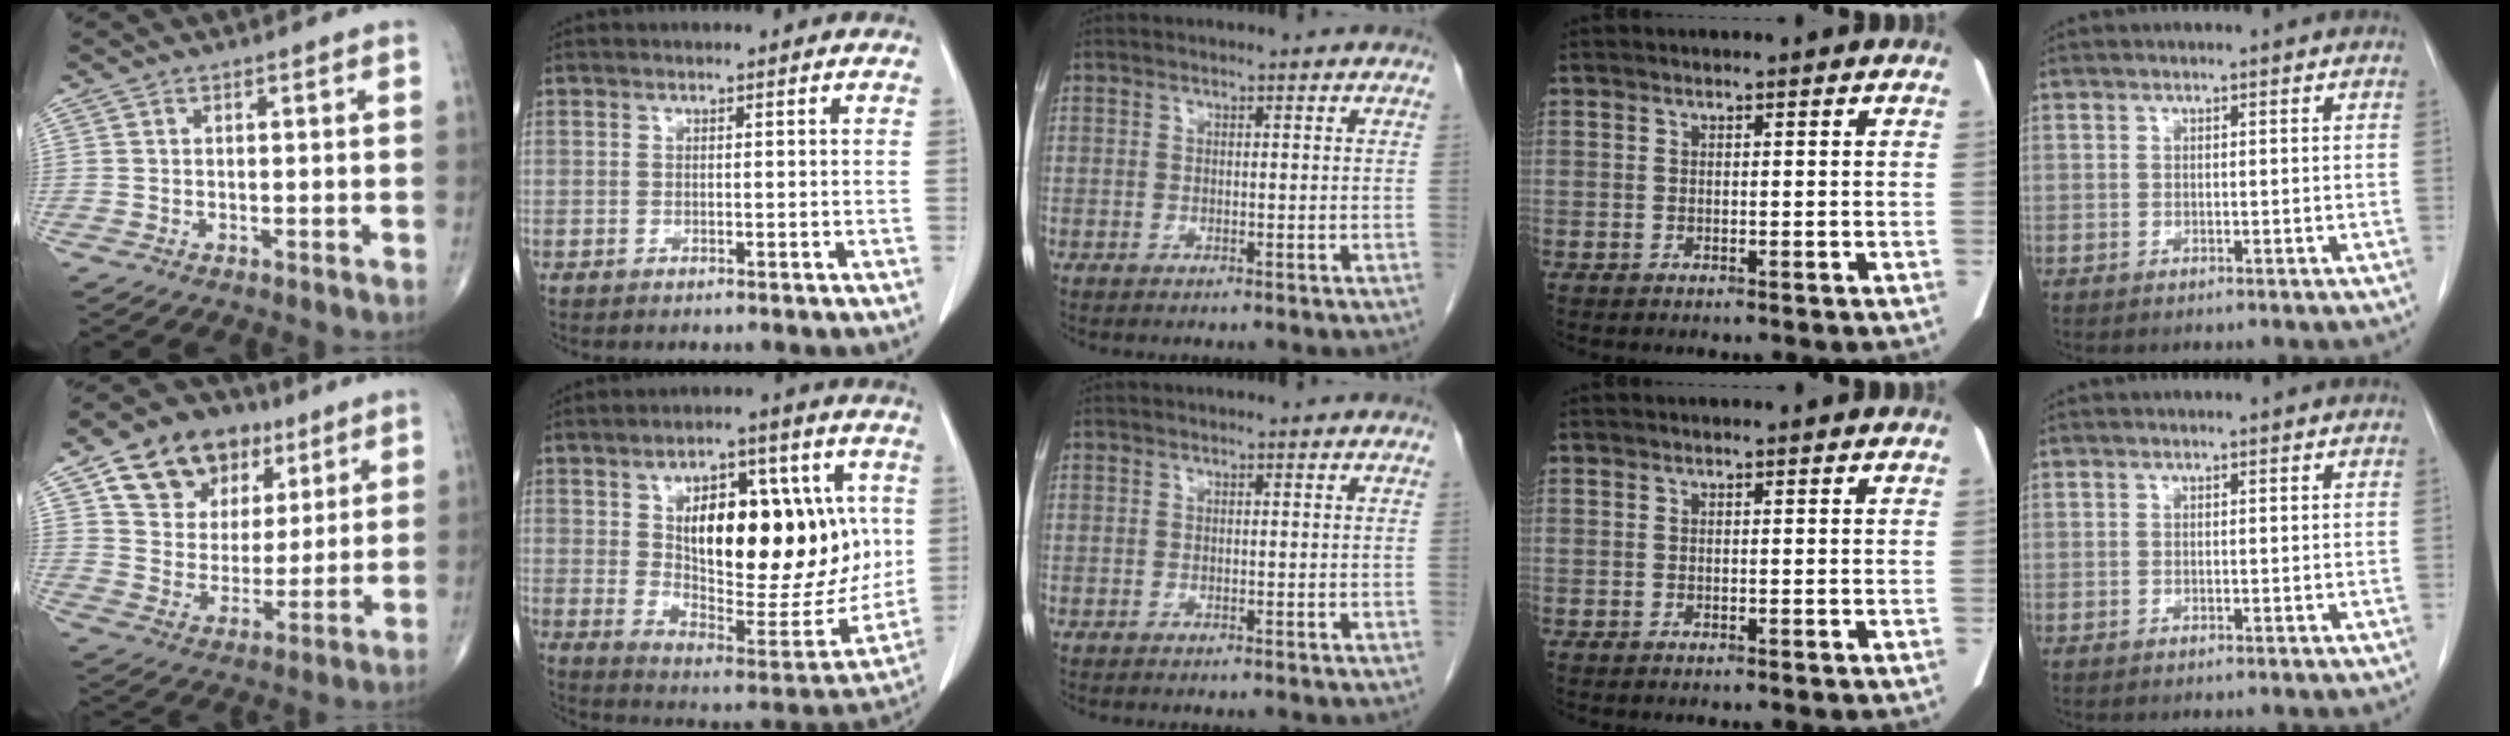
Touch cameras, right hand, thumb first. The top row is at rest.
{"thumb": {"total": 17.0, "force": [8.7, 12.1, 8.2], "torque": [-0.100, -0.017, 0.152]}, "index": {"total": 23.8, "force": [4.1, 10.2, 21.1], "torque": [-0.322, 0.006, 0.072]}}